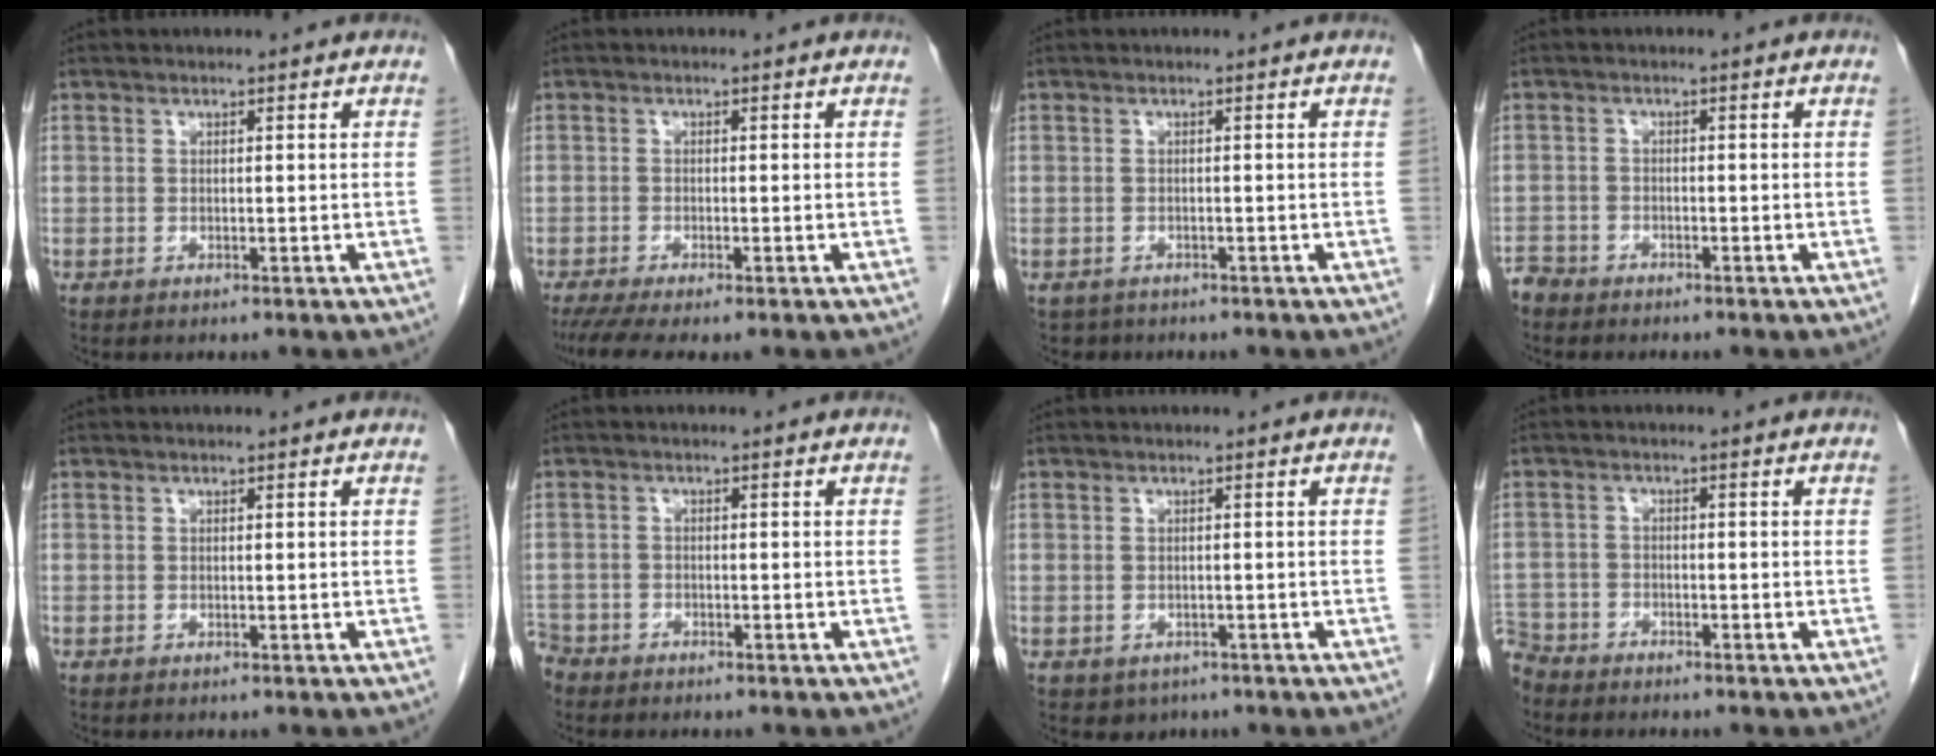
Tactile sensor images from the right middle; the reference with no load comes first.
{"total": 5.4, "force": [-4.0, 0.6, 3.6], "torque": [-0.059, -0.014, -0.067]}
{"total": 2.1, "force": [-1.6, 1.3, -0.1], "torque": [-0.006, 0.001, -0.025]}
{"total": 2.7, "force": [-2.5, 1.0, -0.1], "torque": [0.001, -0.002, -0.049]}
{"total": 0.0}
{"total": 3.6, "force": [-3.2, 1.7, 0.1], "torque": [-0.003, -0.003, -0.065]}
{"total": 2.5, "force": [-1.5, 1.9, 0.6], "torque": [-0.008, 0.004, -0.013]}
{"total": 5.5, "force": [-5.1, 1.9, 0.0], "torque": [0.003, -0.010, -0.101]}